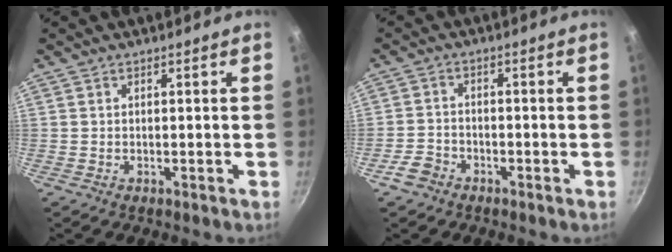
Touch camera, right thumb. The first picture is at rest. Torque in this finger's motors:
{"motor_torque": [0.23, -0.23, -0.21, 0.05, 0.02]}